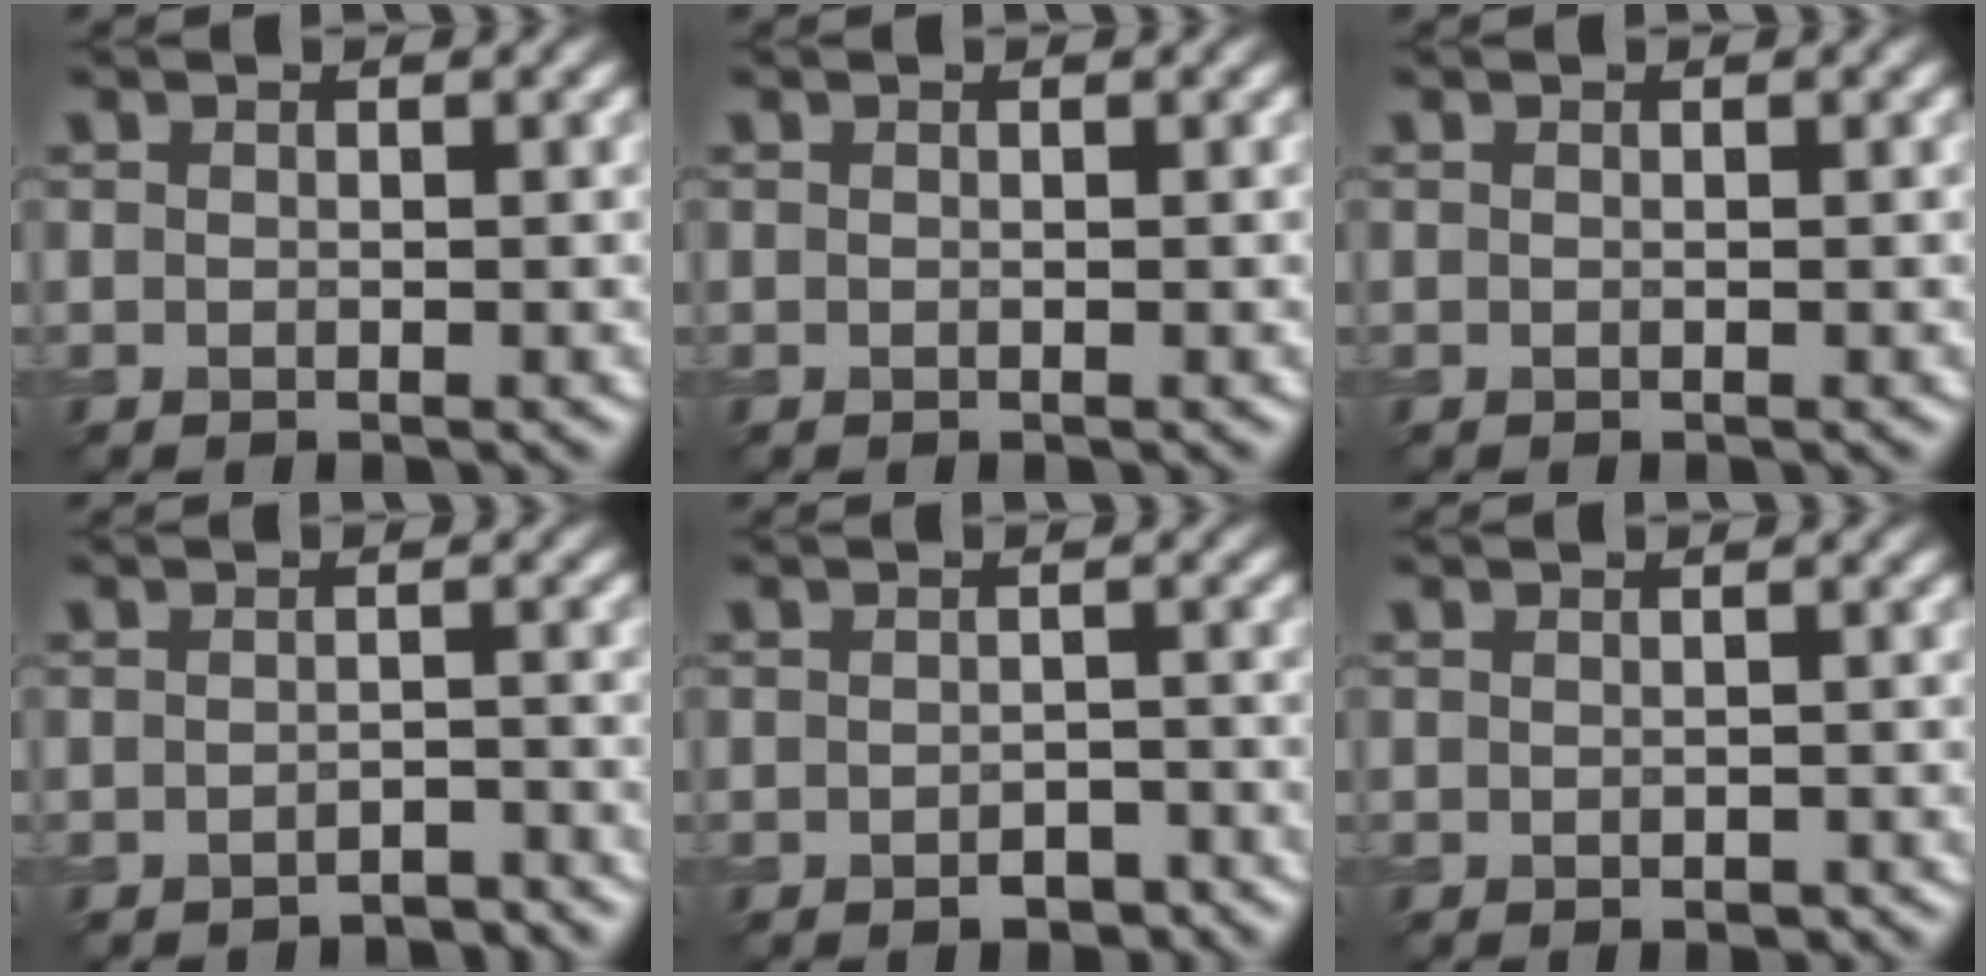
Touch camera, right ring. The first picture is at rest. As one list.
[{"total": 0.0}, {"total": 0.0}, {"total": 2.1, "force": [-2.0, 0.6, 0.5], "torque": [0.000, 0.005, -0.025]}, {"total": 2.2, "force": [-1.3, 1.3, 1.3], "torque": [-0.019, -0.002, -0.015]}, {"total": 0.7, "force": [-0.4, 0.4, 0.5], "torque": [-0.007, -0.004, -0.004]}]